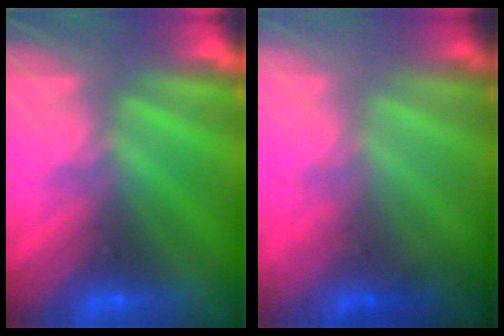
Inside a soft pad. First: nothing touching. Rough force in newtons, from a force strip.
{"total": 1.4}